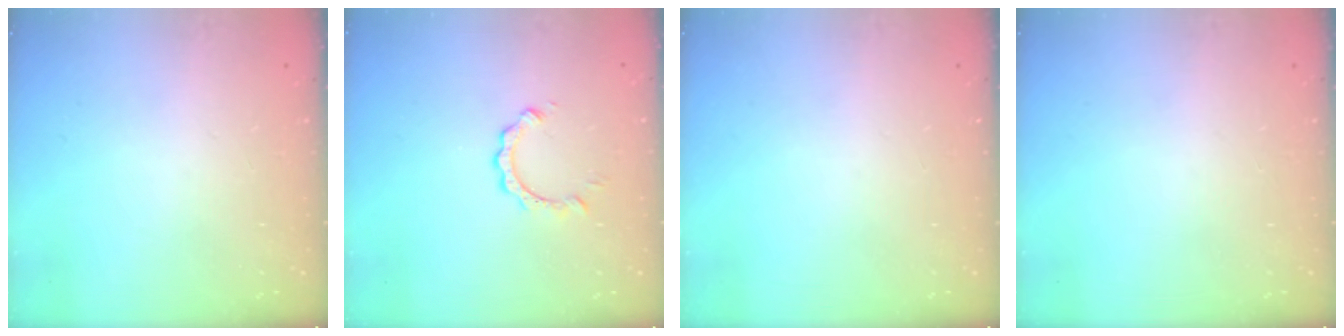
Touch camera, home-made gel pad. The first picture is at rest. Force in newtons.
{"total": 3.0, "press": 3.0, "slide": 0.1}
{"total": 0.0}
{"total": 0.0}